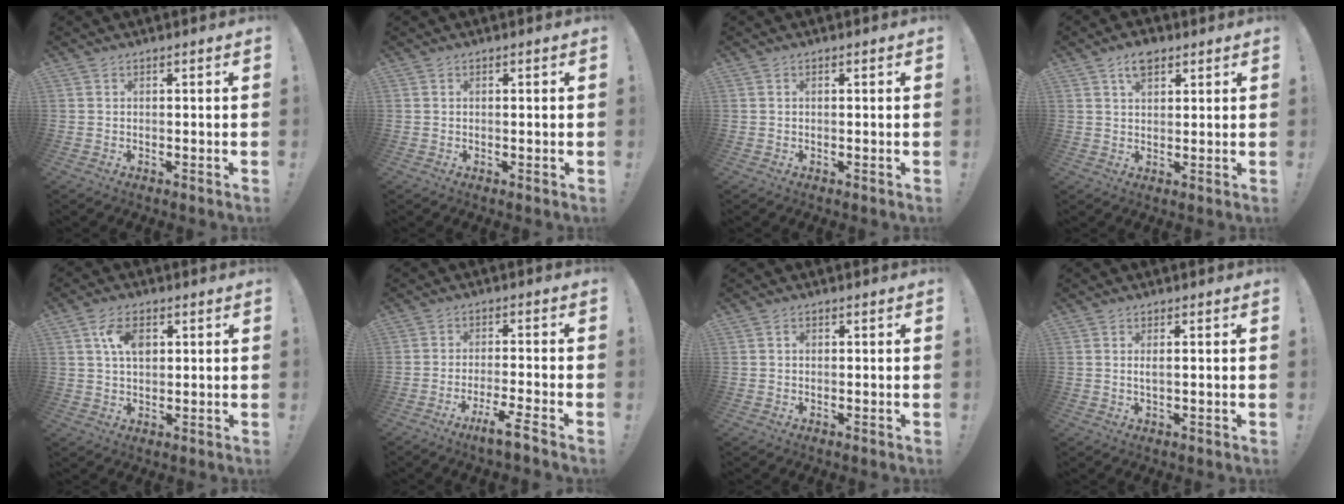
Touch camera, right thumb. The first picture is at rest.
{"total": 0.0}
{"total": 0.0}
{"total": 5.4, "force": [3.0, 3.1, 3.2], "torque": [-0.054, -0.004, 0.055]}
{"total": 7.4, "force": [2.4, 4.5, 5.4], "torque": [-0.088, 0.003, 0.043]}
{"total": 7.5, "force": [-5.0, 0.5, 5.6], "torque": [-0.098, 0.020, -0.084]}
{"total": 0.7, "force": [0.0, 0.7, 0.2], "torque": [-0.001, 0.001, -0.001]}
{"total": 1.8, "force": [0.4, 0.2, 1.7], "torque": [-0.026, -0.007, 0.005]}